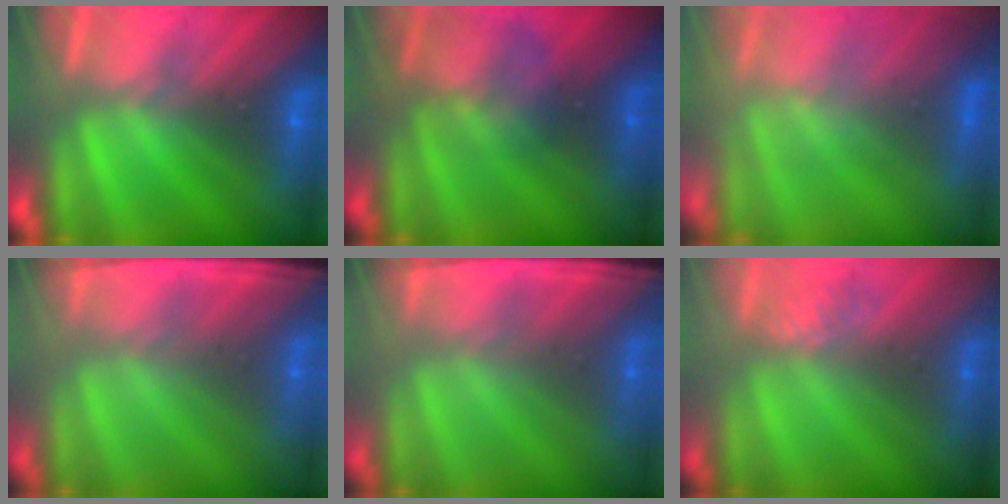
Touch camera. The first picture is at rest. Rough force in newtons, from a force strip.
{"total": 2.3}
{"total": 2.9}
{"total": 1.5}
{"total": 1.5}
{"total": 2.7}